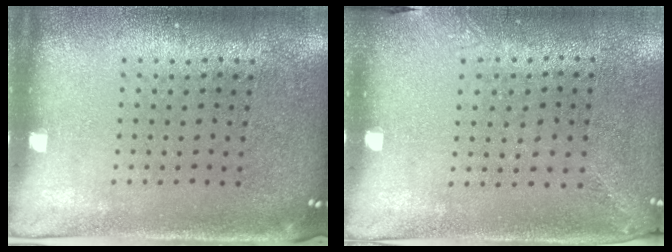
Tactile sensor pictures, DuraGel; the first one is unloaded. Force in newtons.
{"total": 1.4, "press": 1.1, "slide": 0.9}